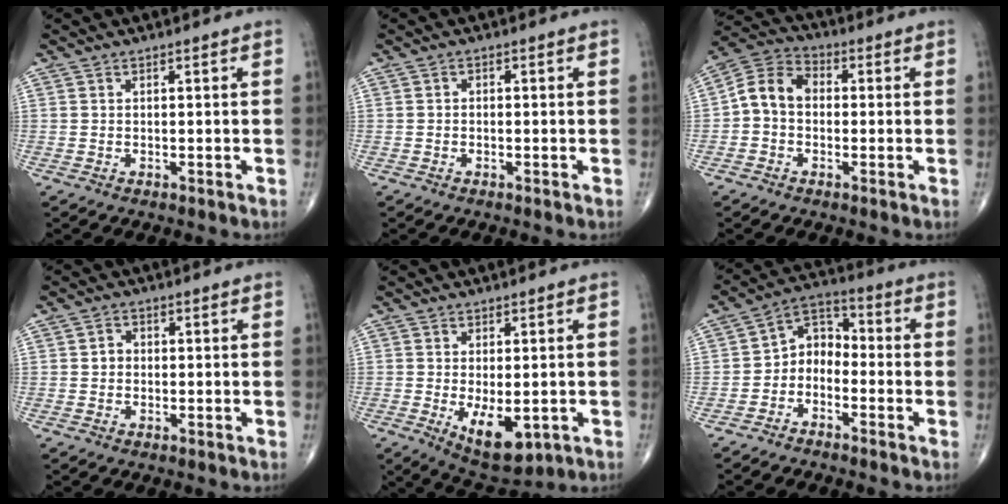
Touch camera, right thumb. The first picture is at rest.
{"total": 0.8, "force": [-0.2, 0.6, 0.4], "torque": [-0.002, 0.002, -0.009]}
{"total": 8.1, "force": [-0.5, 6.4, 5.1], "torque": [-0.078, 0.030, -0.025]}
{"total": 2.0, "force": [-0.1, 1.8, 0.9], "torque": [-0.004, 0.006, -0.004]}
{"total": 9.0, "force": [-2.1, 4.4, 7.5], "torque": [-0.107, -0.015, -0.016]}
{"total": 7.1, "force": [-2.7, 5.2, 3.9], "torque": [-0.045, 0.048, -0.068]}